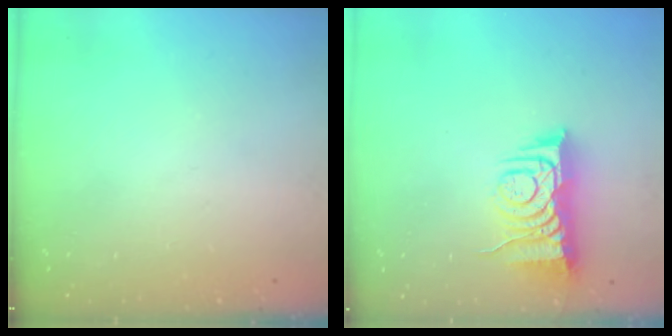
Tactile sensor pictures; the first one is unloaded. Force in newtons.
{"total": 8.4, "press": 8.4, "slide": 0.8}